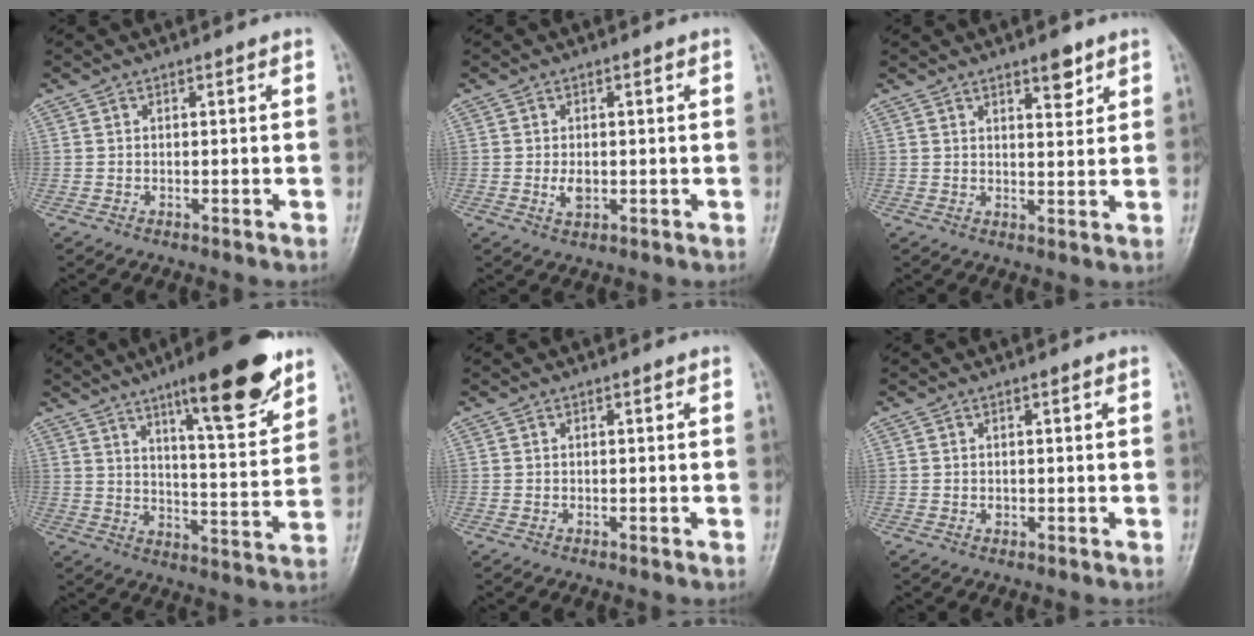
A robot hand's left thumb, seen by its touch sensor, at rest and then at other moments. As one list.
[{"total": 2.7, "force": [-0.2, 1.6, 2.2], "torque": [-0.037, -0.005, -0.003]}, {"total": 4.4, "force": [2.9, 1.6, 2.9], "torque": [-0.027, -0.019, 0.043]}, {"total": 17.9, "force": [11.2, 3.9, 13.4], "torque": [-0.169, -0.059, 0.172]}, {"total": 0.0}, {"total": 0.8, "force": [0.1, 0.5, 0.6], "torque": [-0.004, 0.000, 0.004]}]